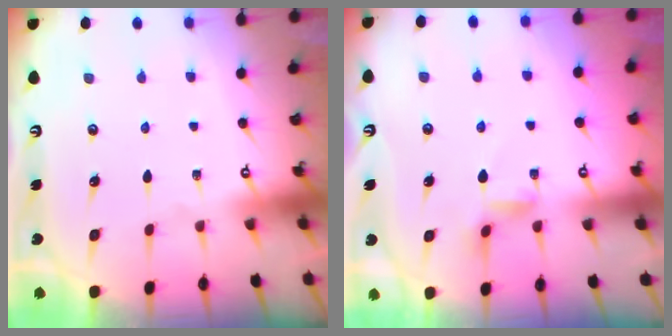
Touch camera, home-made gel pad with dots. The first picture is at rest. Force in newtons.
{"total": 2.4, "press": 2.4, "slide": 0.4}